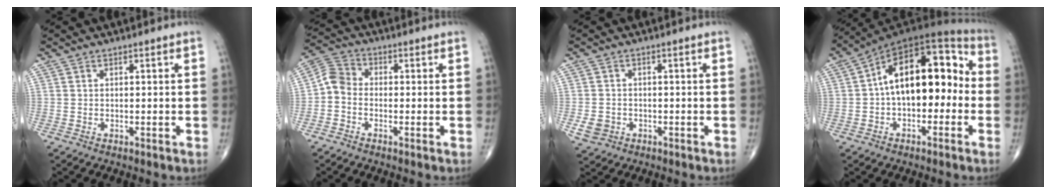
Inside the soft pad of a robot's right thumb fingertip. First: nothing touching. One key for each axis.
{"total": 4.6, "fx": -1.2, "fy": 3.5, "fz": 2.7, "tx": -0.042, "ty": 0.018, "tz": -0.042}
{"total": 3.4, "fx": -1.0, "fy": 3.0, "fz": 1.3, "tx": -0.018, "ty": 0.004, "tz": -0.012}
{"total": 17.7, "fx": -0.3, "fy": 10.0, "fz": 14.6, "tx": -0.198, "ty": 0.053, "tz": -0.015}